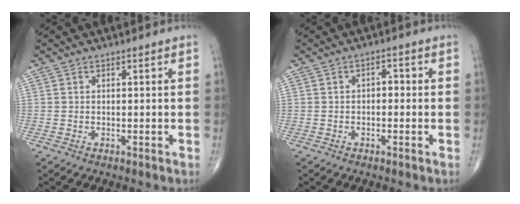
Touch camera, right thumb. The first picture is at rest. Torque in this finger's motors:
{"motor_torque": [-0.31, 0.23, 0.29, -0.08, 0.06]}